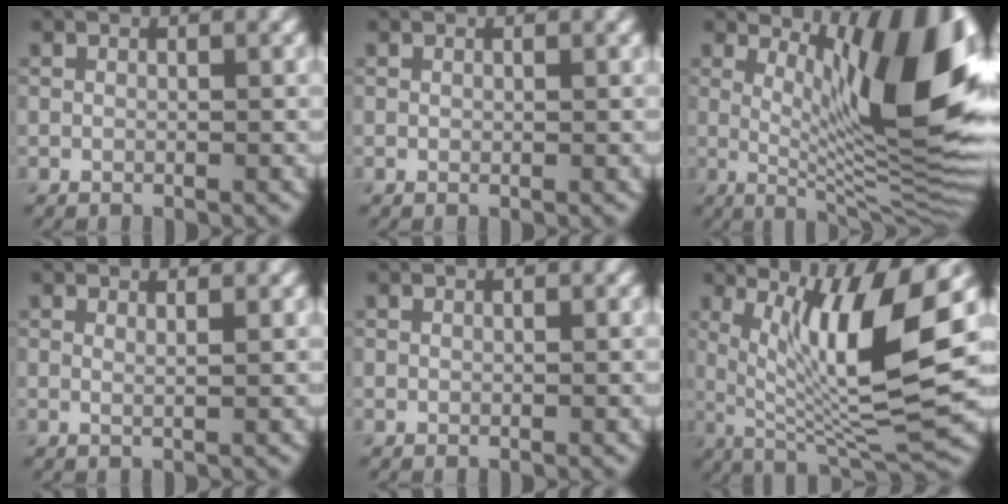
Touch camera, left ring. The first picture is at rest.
{"total": 0.0}
{"total": 13.3, "force": [3.5, 3.7, 12.2], "torque": [-0.158, -0.006, 0.059]}
{"total": 1.3, "force": [0.8, 0.4, 0.8], "torque": [-0.003, -0.002, 0.006]}
{"total": 0.0}
{"total": 11.0, "force": [2.4, 2.5, 10.4], "torque": [-0.165, -0.015, 0.048]}